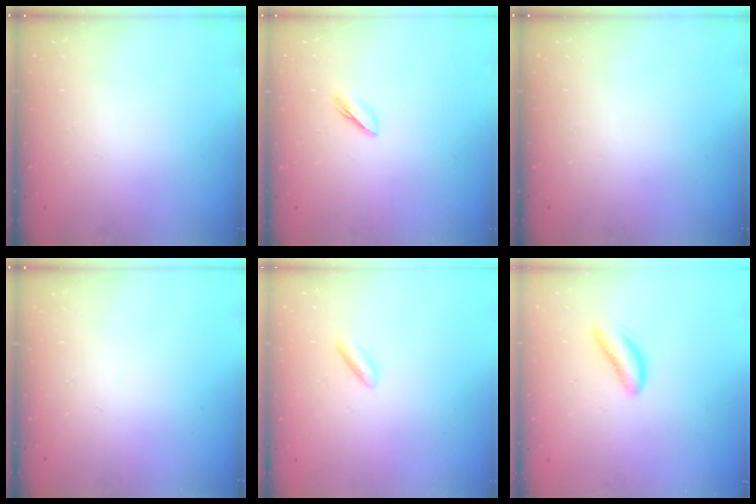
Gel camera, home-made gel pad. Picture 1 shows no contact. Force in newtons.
{"total": 2.5, "press": 2.4, "slide": 0.8}
{"total": 0.0}
{"total": 0.0}
{"total": 2.5, "press": 2.2, "slide": 1.2}
{"total": 3.0, "press": 3.0, "slide": 0.1}